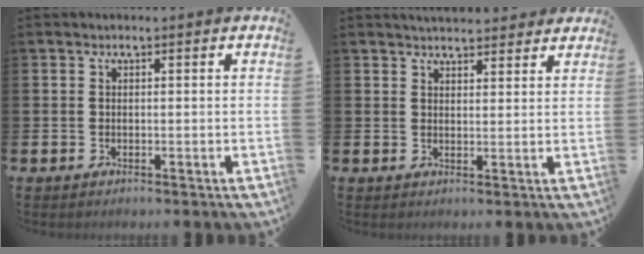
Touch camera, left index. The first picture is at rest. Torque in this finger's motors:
{"motor_torque": [0.97, -1.17, 0.25, 0.02]}